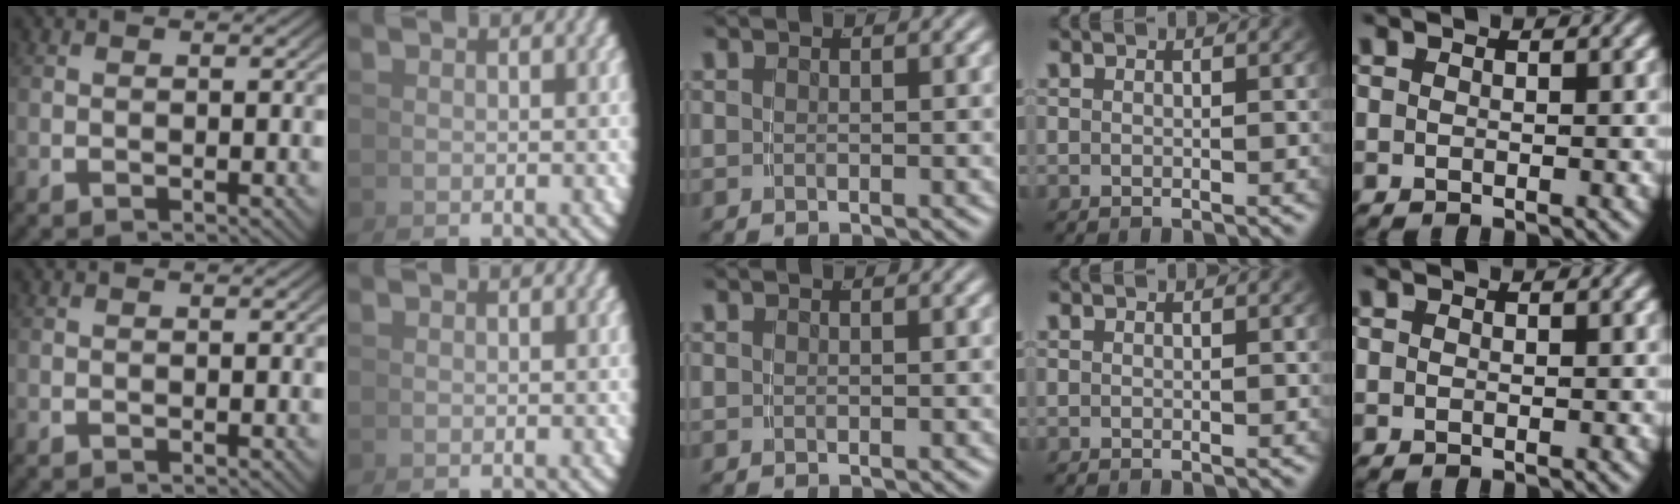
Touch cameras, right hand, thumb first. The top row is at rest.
{}